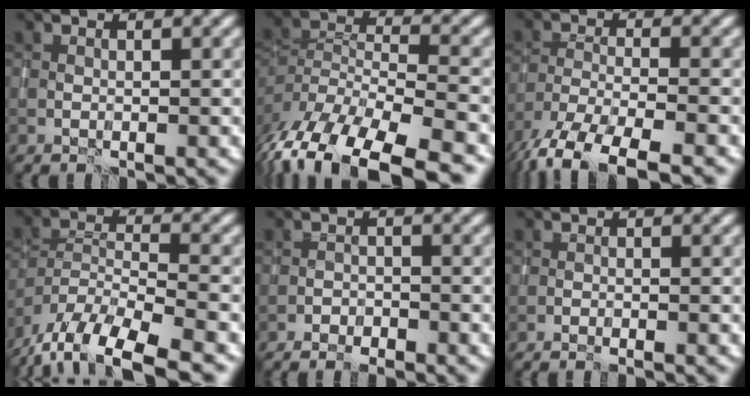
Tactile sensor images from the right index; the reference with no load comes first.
{"total": 12.4, "force": [-8.5, 4.6, 7.8], "torque": [-0.154, -0.001, -0.131]}
{"total": 10.5, "force": [-8.0, 3.6, 5.7], "torque": [-0.116, -0.032, -0.132]}
{"total": 12.5, "force": [-10.2, 3.9, 6.2], "torque": [-0.112, -0.016, -0.155]}
{"total": 2.3, "force": [-2.0, 0.7, 0.8], "torque": [-0.017, 0.007, -0.032]}
{"total": 1.3, "force": [-1.0, 0.2, 0.8], "torque": [-0.017, 0.007, -0.021]}